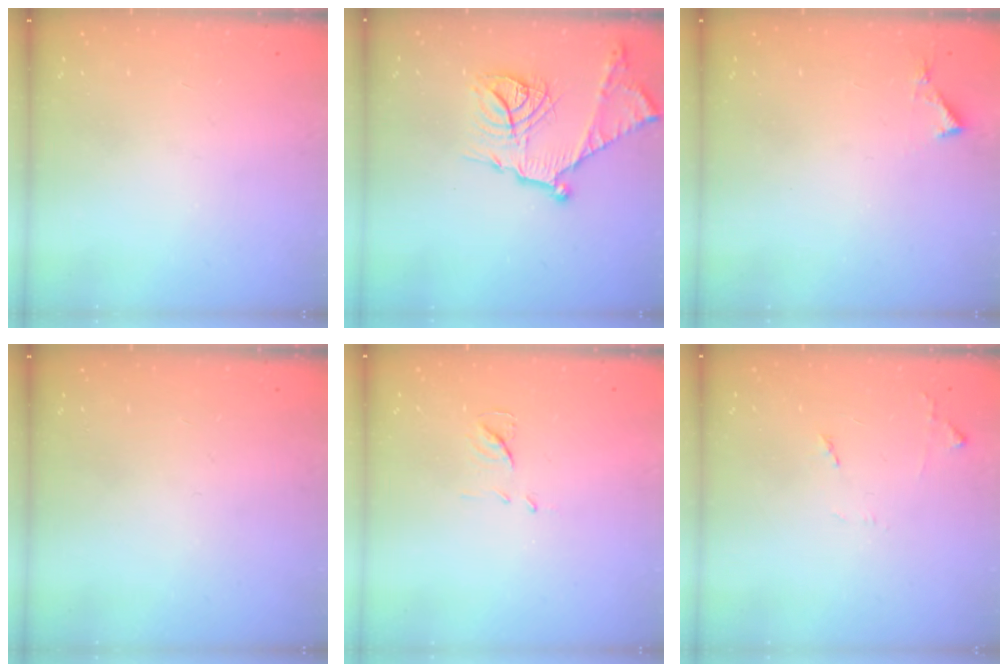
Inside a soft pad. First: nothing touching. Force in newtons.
{"total": 19.7, "press": 19.6, "slide": 1.7}
{"total": 4.1, "press": 4.1, "slide": 0.5}
{"total": 0.0}
{"total": 7.0, "press": 7.0, "slide": 0.3}
{"total": 6.8, "press": 6.8, "slide": 0.9}